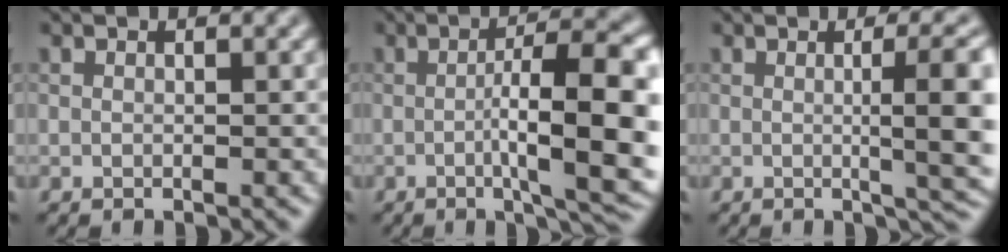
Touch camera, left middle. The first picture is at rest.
{"total": 10.6, "force": [-1.4, 2.5, 10.2], "torque": [-0.134, -0.001, -0.019]}
{"total": 7.6, "force": [0.0, 2.0, 7.3], "torque": [-0.082, 0.002, 0.002]}